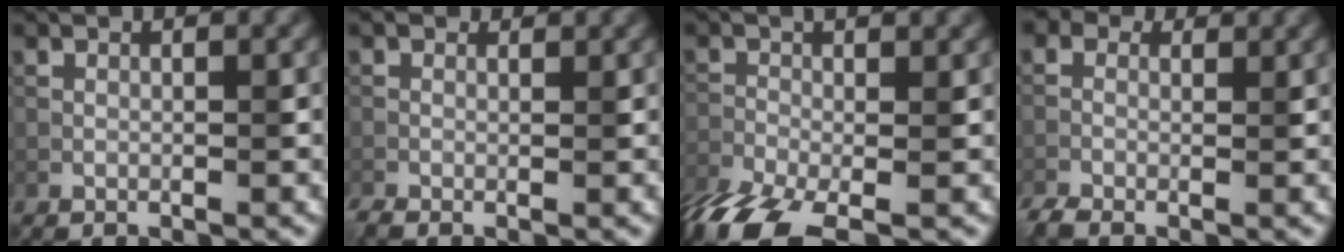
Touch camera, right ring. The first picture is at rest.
{"total": 2.0, "force": [0.0, 1.3, 1.5], "torque": [-0.030, -0.002, -0.005]}
{"total": 10.2, "force": [-6.3, 3.5, 7.3], "torque": [-0.151, -0.027, -0.111]}
{"total": 3.9, "force": [-0.6, 2.9, 2.5], "torque": [-0.052, 0.000, -0.006]}